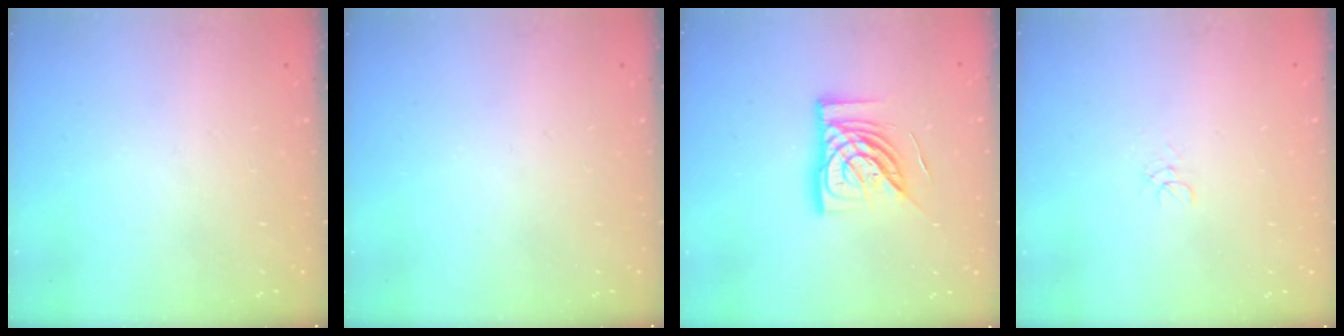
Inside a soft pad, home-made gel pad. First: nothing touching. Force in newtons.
{"total": 0.0}
{"total": 15.0, "press": 15.0, "slide": 1.4}
{"total": 3.0, "press": 3.0, "slide": 0.2}